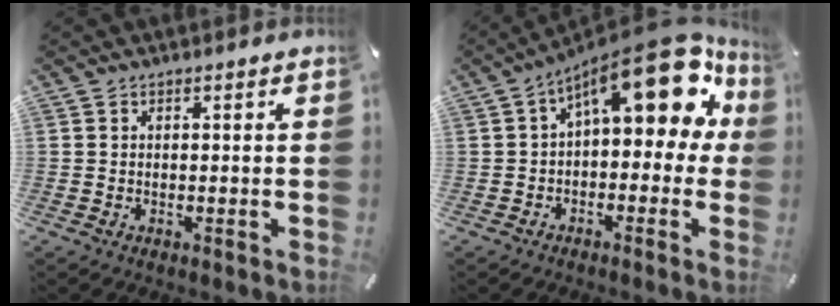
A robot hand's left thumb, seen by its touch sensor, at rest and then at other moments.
{"total": 18.5, "force": [8.1, 8.1, 14.6], "torque": [-0.207, -0.056, 0.134]}